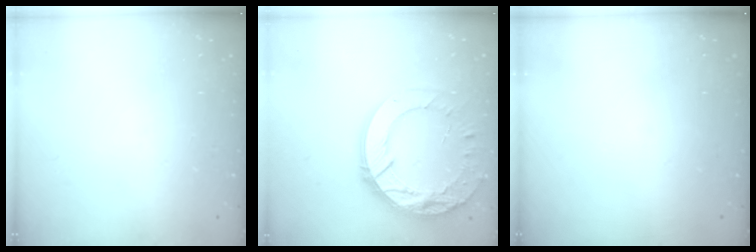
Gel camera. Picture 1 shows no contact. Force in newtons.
{"total": 20.2, "press": 20.2, "slide": 1.8}
{"total": 0.0}